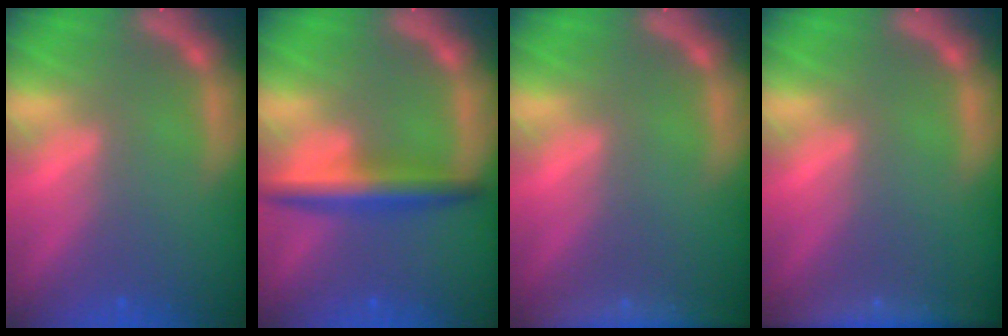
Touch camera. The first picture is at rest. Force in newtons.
{"total": 4.5}
{"total": 7.4}
{"total": 6.0}